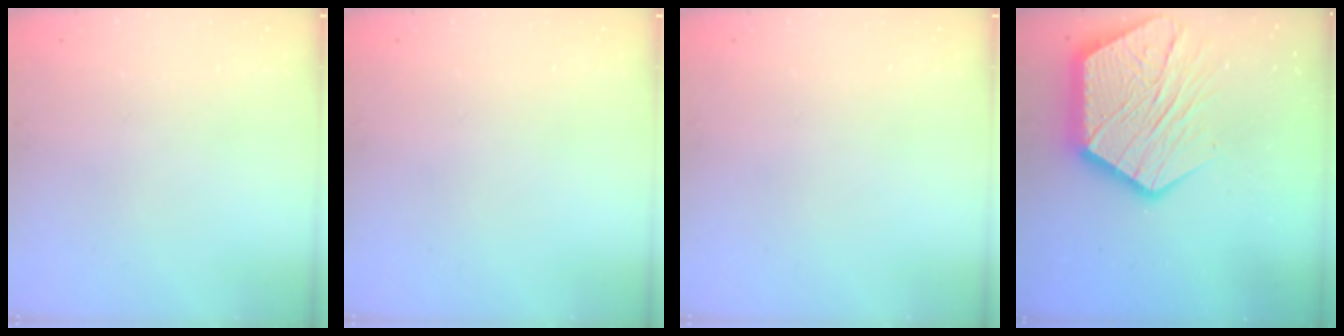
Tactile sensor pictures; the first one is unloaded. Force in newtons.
{"total": 0.0}
{"total": 0.0}
{"total": 23.5, "press": 23.4, "slide": 2.1}